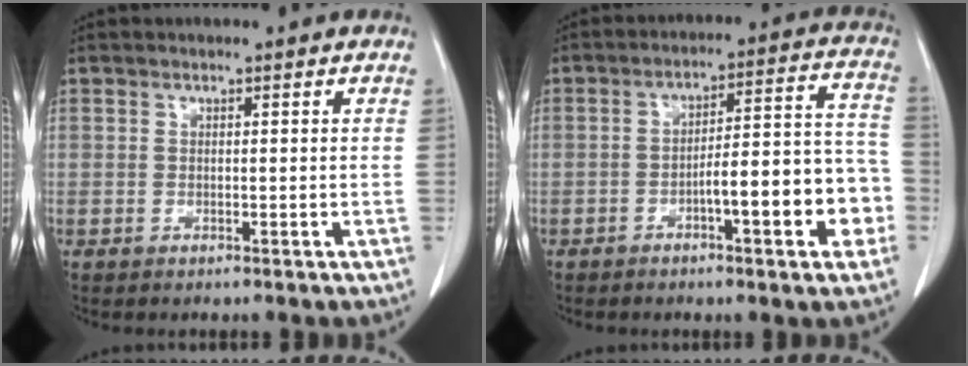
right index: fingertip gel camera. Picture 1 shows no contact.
{"total": 12.4, "force": [-4.2, 2.3, 11.4], "torque": [-0.148, 0.032, -0.056]}